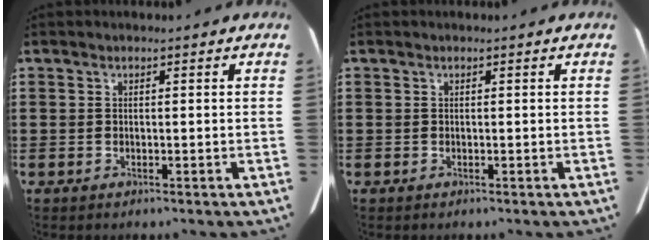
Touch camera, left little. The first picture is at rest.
{"total": 0.0}